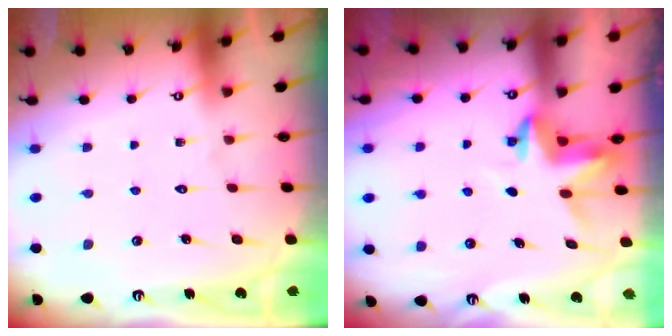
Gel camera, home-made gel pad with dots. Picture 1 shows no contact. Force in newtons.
{"total": 3.9, "press": 3.8, "slide": 0.3}